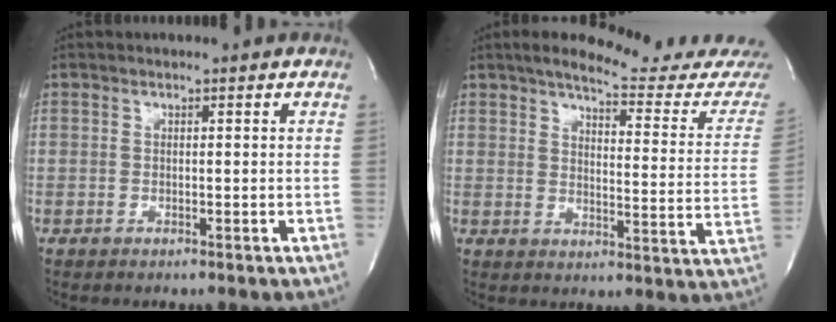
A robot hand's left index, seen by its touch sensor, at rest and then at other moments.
{"total": 16.6, "force": [15.4, 0.6, 6.1], "torque": [-0.078, -0.073, 0.180]}